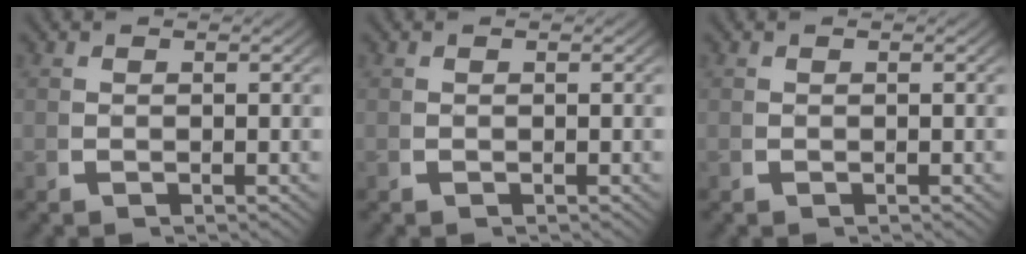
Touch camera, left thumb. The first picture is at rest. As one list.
[{"total": 0.0}, {"total": 0.0}]